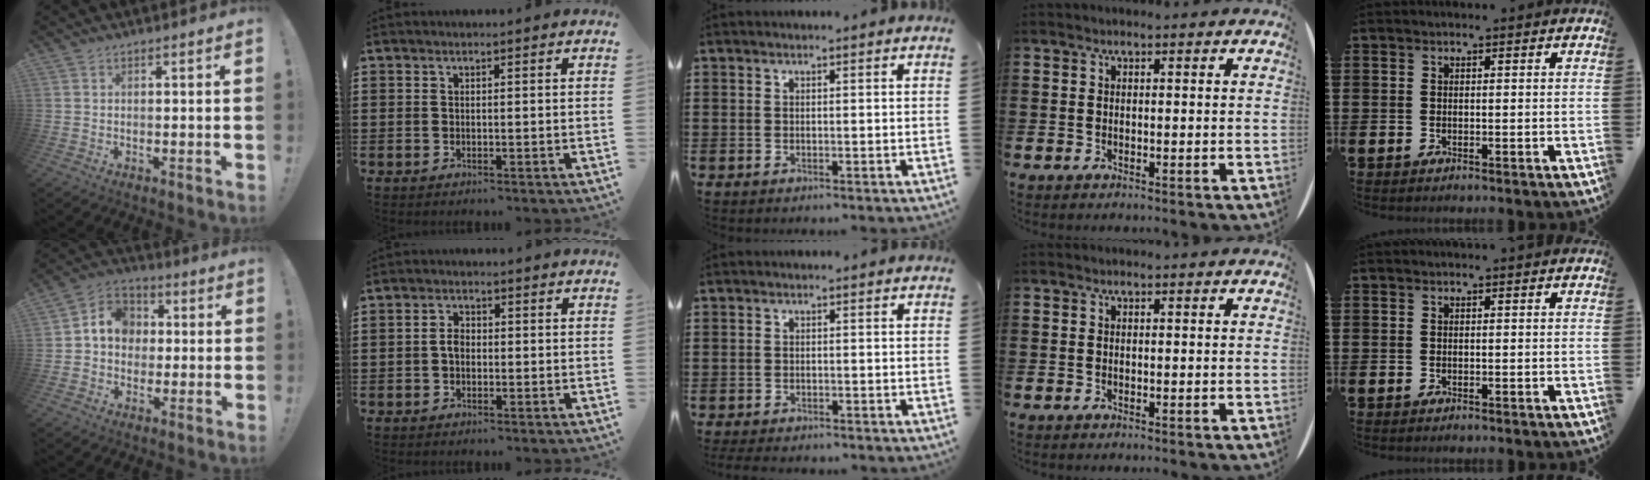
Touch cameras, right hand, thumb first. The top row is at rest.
{"thumb": {"total": 9.2, "force": [0.5, 8.2, 4.2], "torque": [-0.060, 0.015, 0.017]}, "index": {"total": 2.3, "force": [-0.4, 1.5, 1.7], "torque": [-0.033, 0.004, -0.008]}, "middle": {"total": 1.3, "force": [-1.3, 0.2, 0.1], "torque": [-0.006, 0.000, -0.027]}}